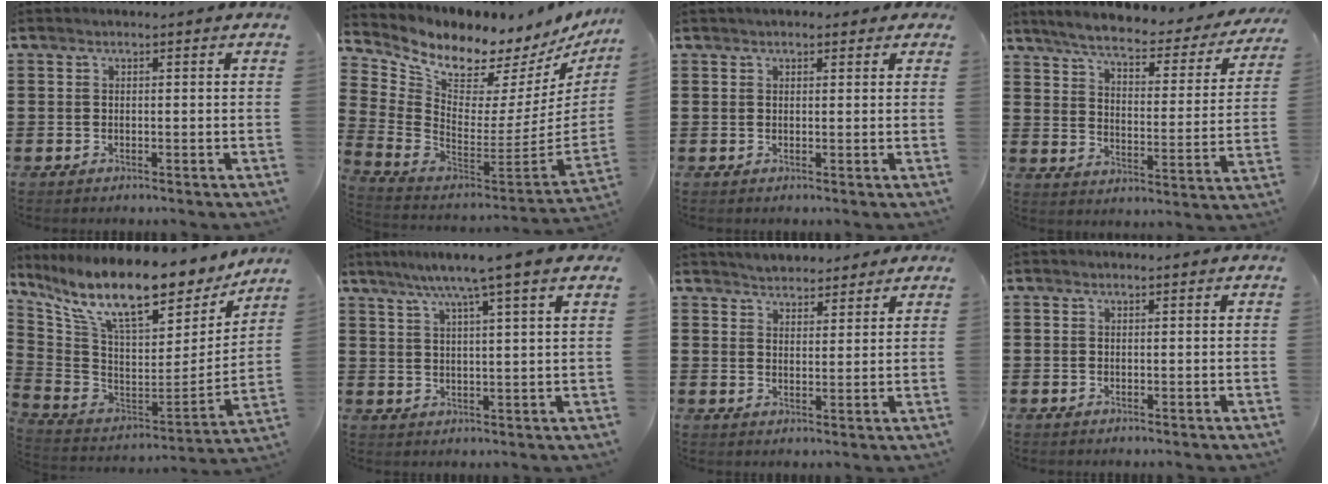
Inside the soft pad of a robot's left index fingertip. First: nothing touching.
{"total": 7.0, "force": [6.7, 1.3, 1.7], "torque": [-0.076, -0.078, 0.111]}
{"total": 1.5, "force": [1.2, 0.8, 0.6], "torque": [-0.014, 0.008, 0.021]}
{"total": 5.3, "force": [4.7, 0.7, 2.5], "torque": [-0.072, -0.030, 0.074]}
{"total": 14.6, "force": [10.6, 3.8, 9.3], "torque": [-0.207, -0.076, 0.182]}
{"total": 6.2, "force": [4.5, -0.7, 4.2], "torque": [-0.094, -0.009, 0.075]}
{"total": 3.4, "force": [3.2, 1.2, -0.2], "torque": [-0.009, -0.002, 0.060]}
{"total": 0.0}